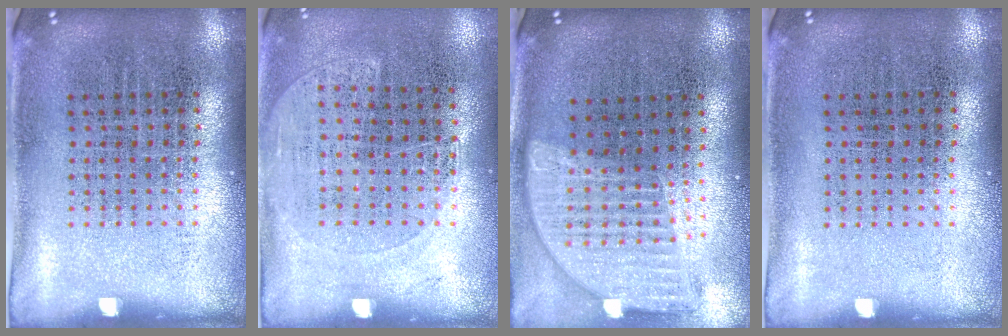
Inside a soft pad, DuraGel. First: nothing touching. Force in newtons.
{"total": 1.2, "press": 1.0, "slide": 0.7}
{"total": 1.7, "press": 1.5, "slide": 0.9}
{"total": 0.0}